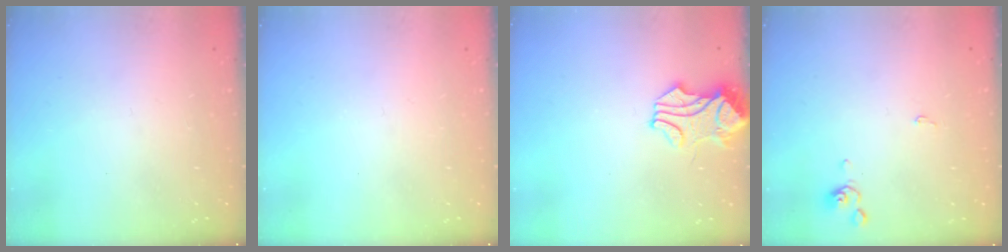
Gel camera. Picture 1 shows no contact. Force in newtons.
{"total": 0.0}
{"total": 1.8, "press": 1.7, "slide": 0.7}
{"total": 0.0}